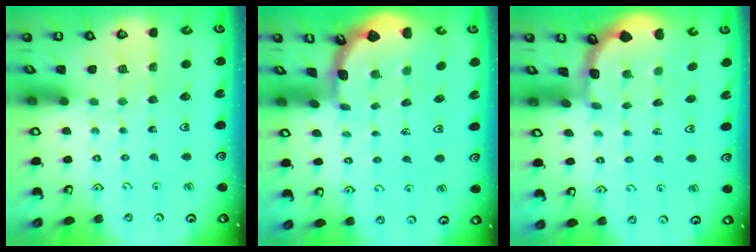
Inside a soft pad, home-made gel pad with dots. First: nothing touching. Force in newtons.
{"total": 1.5, "press": 1.5, "slide": 0.1}
{"total": 1.6, "press": 1.6, "slide": 0.2}